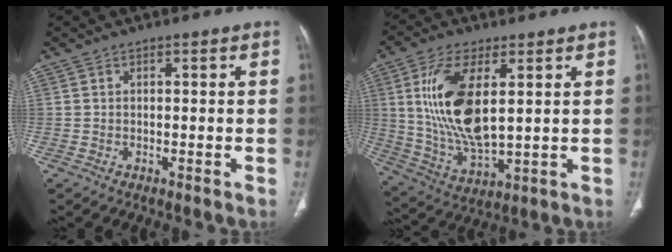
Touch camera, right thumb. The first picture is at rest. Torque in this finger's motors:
{"motor_torque": [2.44, 2.57, 2.05, -0.04, 0.21]}